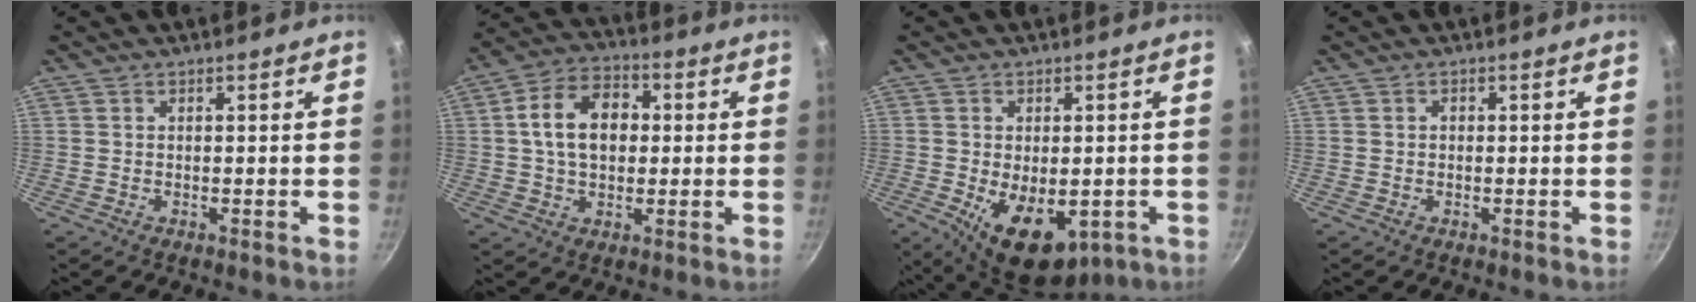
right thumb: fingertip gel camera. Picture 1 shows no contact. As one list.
[{"total": 12.2, "force": [1.3, 8.5, 8.7], "torque": [-0.117, 0.022, 0.010]}, {"total": 13.1, "force": [-3.7, 7.5, 10.0], "torque": [-0.121, -0.011, -0.033]}, {"total": 0.6, "force": [0.0, 0.5, 0.3], "torque": [-0.004, 0.004, -0.001]}]